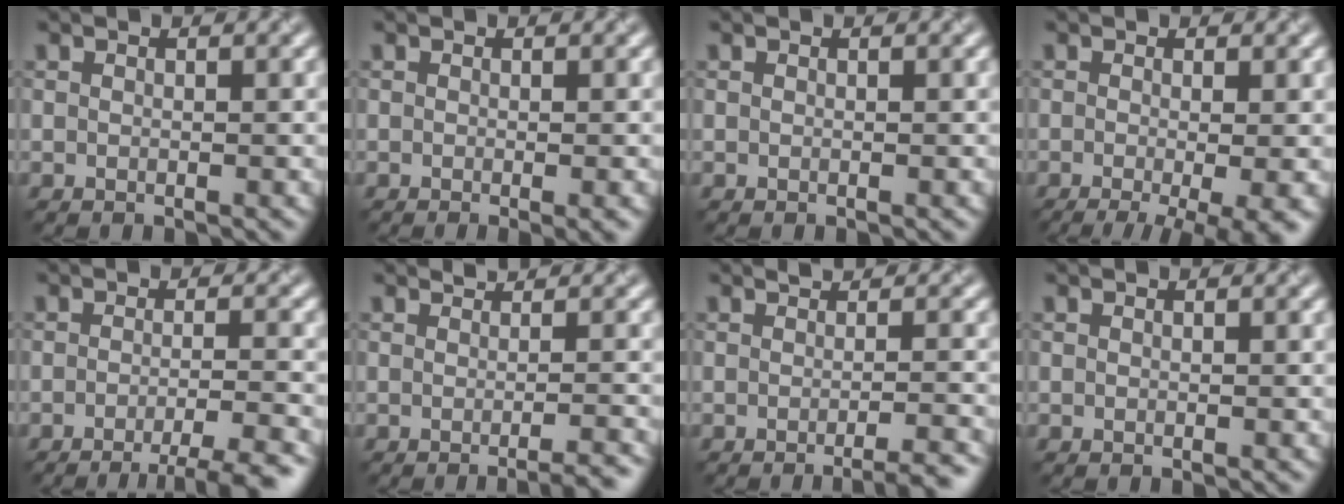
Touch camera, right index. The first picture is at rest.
{"total": 1.7, "force": [-0.4, 0.4, 1.5], "torque": [-0.014, -0.008, -0.006]}
{"total": 0.0}
{"total": 7.3, "force": [-2.8, 2.3, 6.4], "torque": [-0.070, -0.008, -0.036]}
{"total": 5.3, "force": [-3.3, 1.0, 4.0], "torque": [-0.047, 0.002, -0.048]}
{"total": 3.4, "force": [-0.8, 1.2, 3.1], "torque": [-0.009, 0.005, -0.011]}
{"total": 3.9, "force": [-1.4, 1.1, 3.5], "torque": [-0.021, -0.002, -0.018]}
{"total": 0.0}